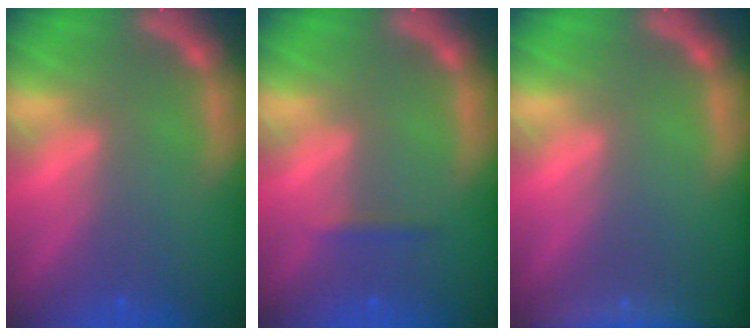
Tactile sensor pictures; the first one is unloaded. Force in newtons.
{"total": 0.9}
{"total": 8.5}